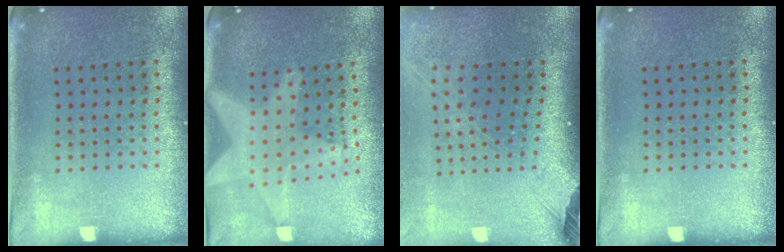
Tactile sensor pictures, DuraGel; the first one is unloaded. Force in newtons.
{"total": 2.1, "press": 1.8, "slide": 1.1}
{"total": 2.6, "press": 1.8, "slide": 1.8}
{"total": 0.0}